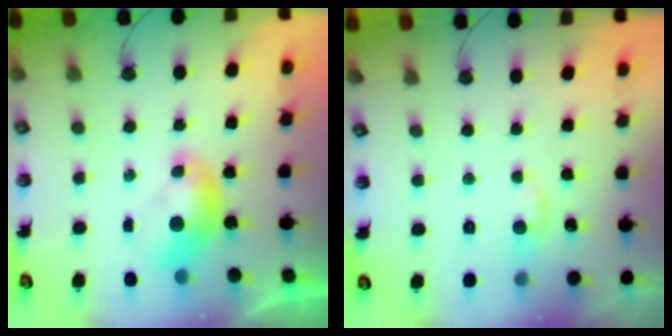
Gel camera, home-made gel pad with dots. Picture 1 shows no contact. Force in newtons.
{"total": 1.1, "press": 0.7, "slide": 0.8}